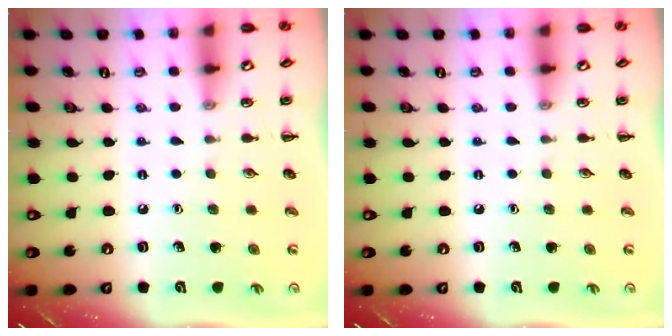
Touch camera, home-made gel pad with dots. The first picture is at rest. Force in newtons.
{"total": 0.0}